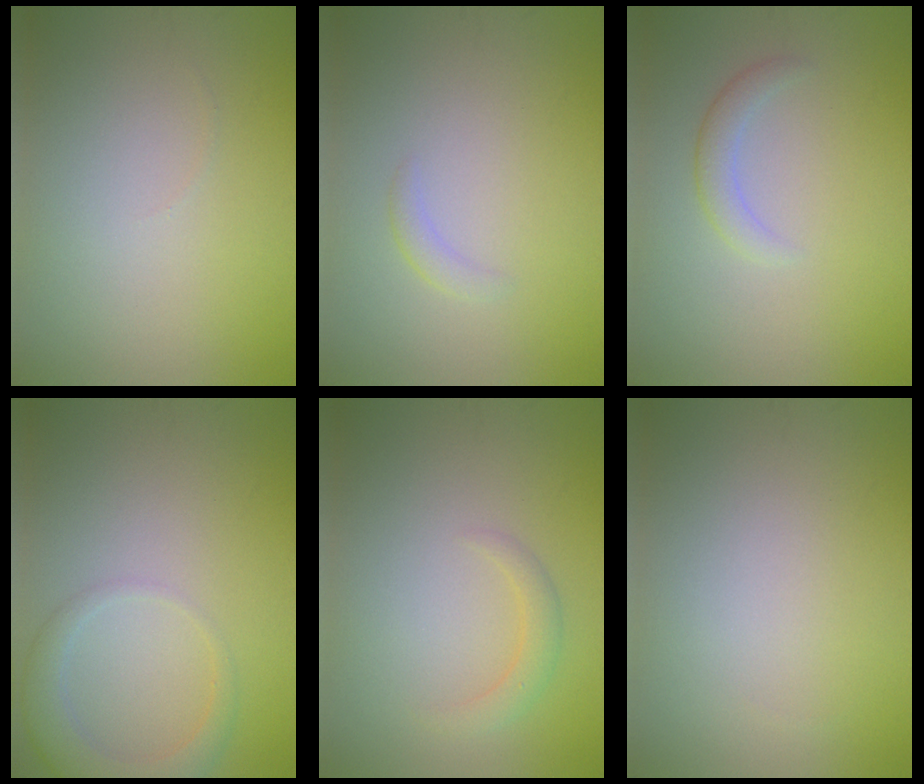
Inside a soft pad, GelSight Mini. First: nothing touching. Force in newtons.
{"total": 1.0, "press": 1.0, "slide": 0.0}
{"total": 1.7, "press": 1.7, "slide": 0.1}
{"total": 3.5, "press": 3.5, "slide": 0.2}
{"total": 1.6, "press": 1.6, "slide": 0.0}
{"total": 0.0}